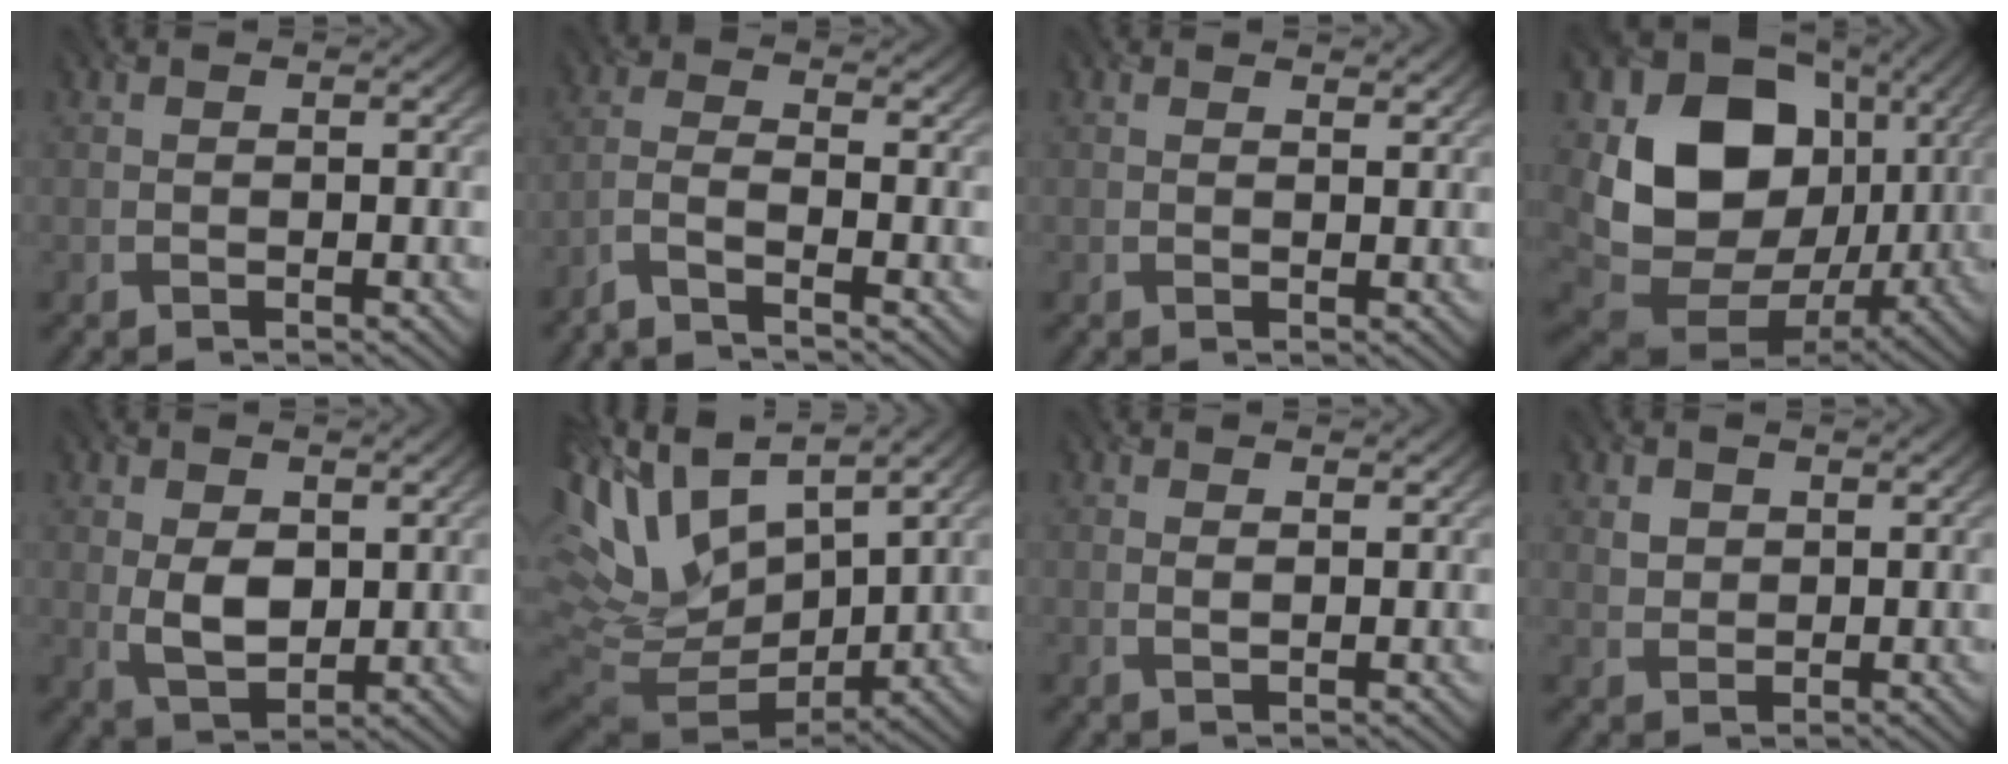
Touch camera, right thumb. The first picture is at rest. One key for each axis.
{"total": 3.7, "fx": -2.9, "fy": 0.5, "fz": 2.3, "tx": -0.045, "ty": 0.000, "tz": -0.074}
{"total": 1.5, "fx": 1.2, "fy": 0.5, "fz": 0.7, "tx": -0.019, "ty": -0.004, "tz": 0.020}
{"total": 17.7, "fx": 2.3, "fy": 14.1, "fz": 10.5, "tx": -0.228, "ty": -0.036, "tz": 0.057}
{"total": 5.3, "fx": 0.9, "fy": 3.5, "fz": 3.9, "tx": -0.084, "ty": -0.006, "tz": 0.021}
{"total": 14.9, "fx": 6.1, "fy": 7.5, "fz": 11.3, "tx": -0.255, "ty": 0.004, "tz": 0.131}
{"total": 1.1, "fx": 0.7, "fy": 0.5, "fz": 0.8, "tx": -0.022, "ty": -0.004, "tz": 0.015}
{"total": 2.3, "fx": 1.2, "fy": 1.7, "fz": 0.9, "tx": -0.024, "ty": -0.003, "tz": 0.023}